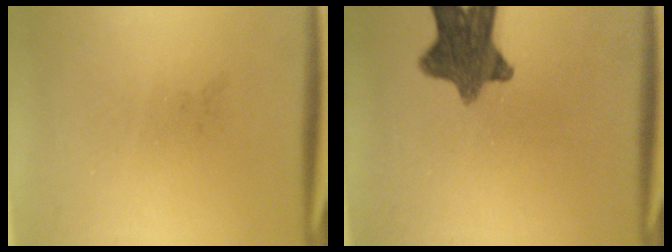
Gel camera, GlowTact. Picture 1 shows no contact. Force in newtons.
{"total": 10.6}